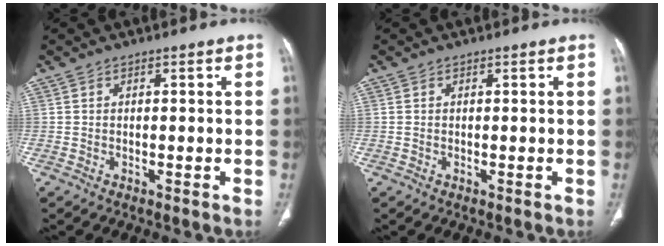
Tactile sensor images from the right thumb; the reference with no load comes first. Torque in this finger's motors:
{"motor_torque": [0.19, 0.09, 0.23, 0.01, 0.04]}